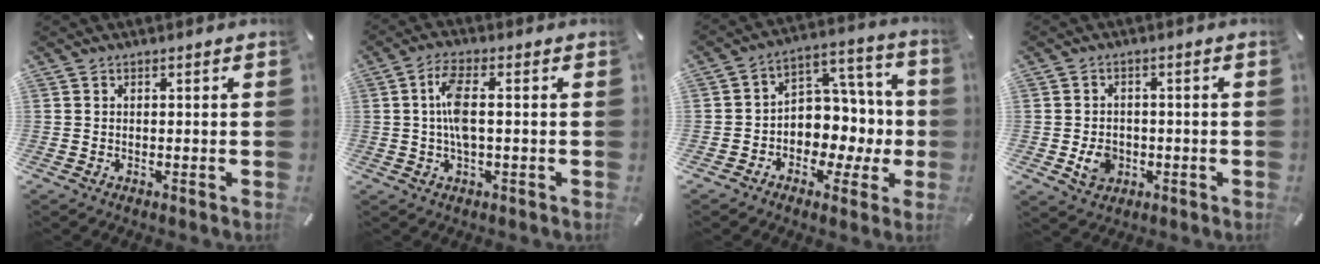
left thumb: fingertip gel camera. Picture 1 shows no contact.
{"total": 6.8, "force": [0.2, 2.5, 6.4], "torque": [-0.130, 0.001, 0.000]}
{"total": 10.1, "force": [-1.6, 9.0, 4.3], "torque": [-0.048, 0.001, -0.019]}
{"total": 5.2, "force": [-1.2, 4.4, 2.4], "torque": [-0.038, -0.002, -0.024]}